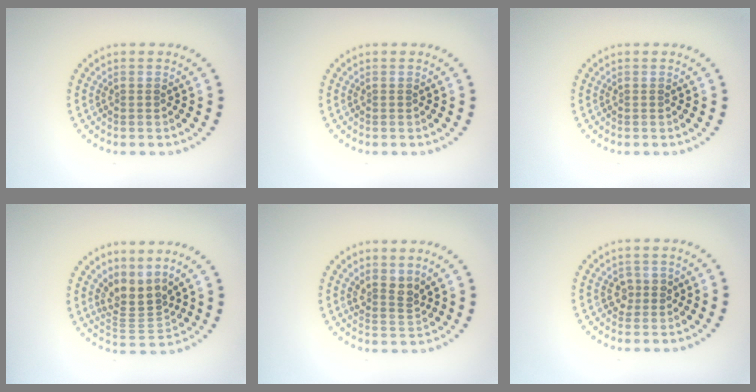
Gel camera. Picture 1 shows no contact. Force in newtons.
{"total": 0.0}
{"total": 0.0}
{"total": 3.4, "press": 2.4, "slide": 2.4}
{"total": 2.1, "press": 1.6, "slide": 1.4}
{"total": 1.6, "press": 1.4, "slide": 0.6}